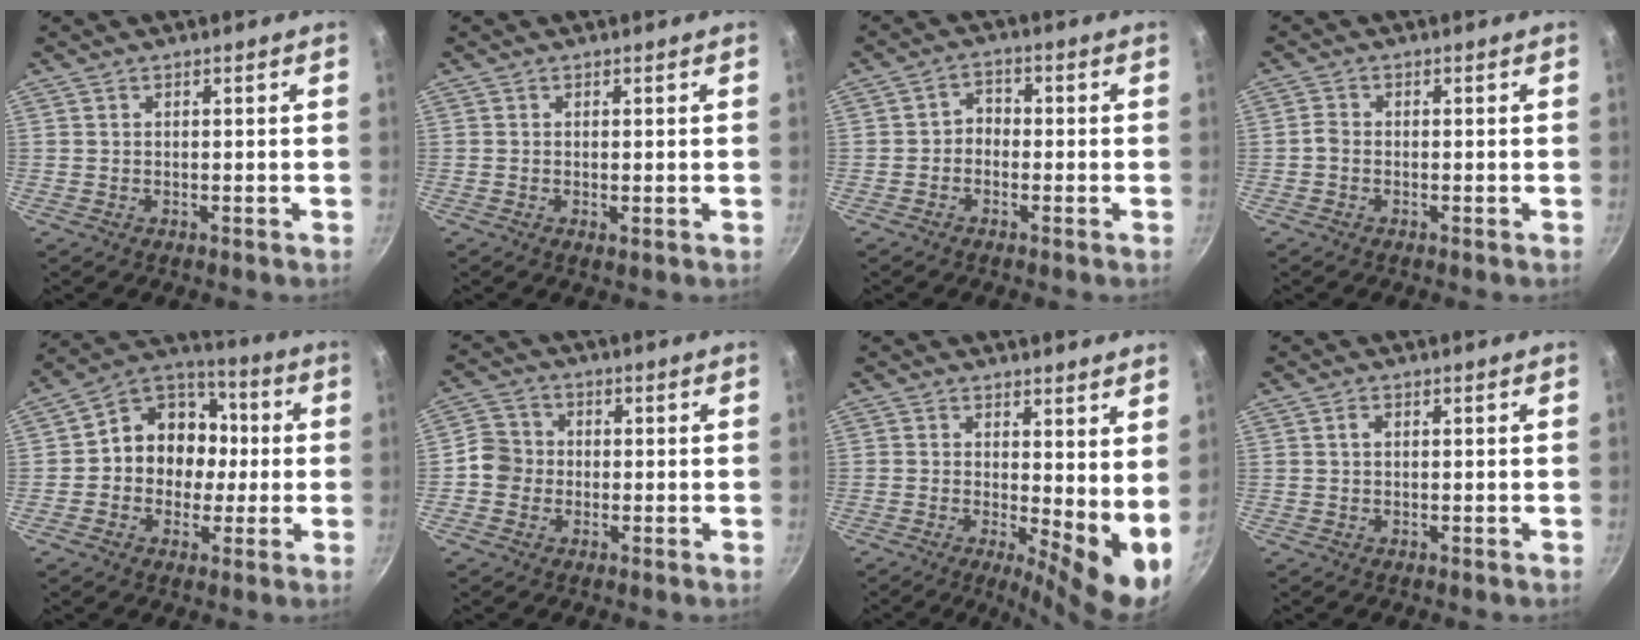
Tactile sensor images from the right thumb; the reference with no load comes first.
{"total": 0.9, "force": [0.0, 0.3, 0.9], "torque": [-0.016, -0.003, -0.002]}
{"total": 3.1, "force": [-1.0, 2.5, 1.5], "torque": [-0.009, 0.015, -0.027]}
{"total": 1.5, "force": [-0.8, 1.0, 0.8], "torque": [-0.020, 0.009, -0.021]}
{"total": 13.7, "force": [-0.4, 11.8, 6.9], "torque": [-0.057, 0.038, -0.027]}
{"total": 5.2, "force": [-1.0, 4.8, 1.7], "torque": [-0.008, 0.016, -0.034]}
{"total": 8.5, "force": [0.9, 2.8, 8.0], "torque": [-0.100, -0.023, 0.014]}
{"total": 1.0, "force": [0.2, 0.7, 0.7], "torque": [-0.013, 0.004, 0.002]}